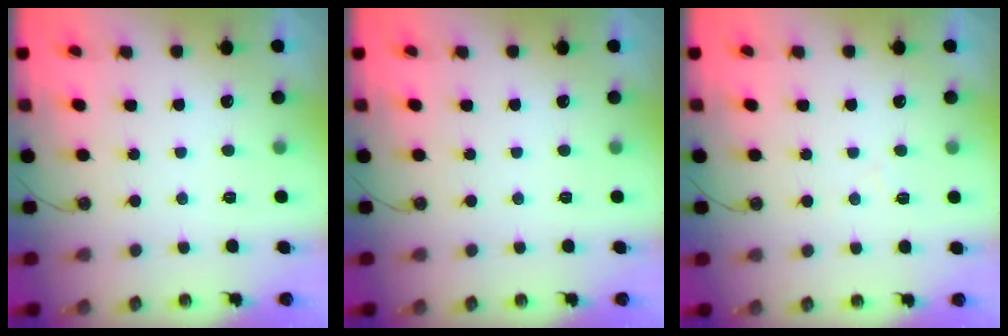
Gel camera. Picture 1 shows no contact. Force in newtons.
{"total": 0.0}
{"total": 4.3, "press": 4.2, "slide": 0.7}